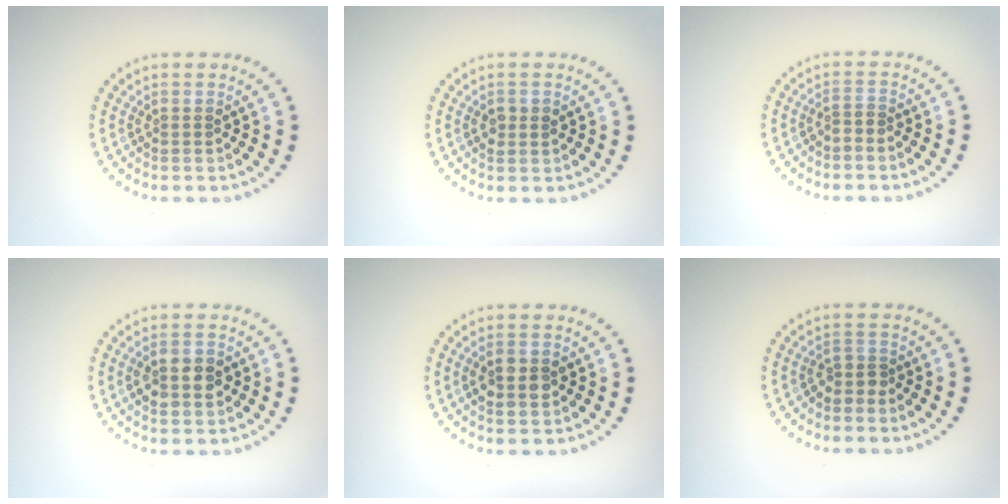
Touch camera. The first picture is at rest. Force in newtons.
{"total": 1.4, "press": 1.4, "slide": 0.3}
{"total": 0.7, "press": 0.3, "slide": 0.6}
{"total": 3.7, "press": 3.7, "slide": 0.1}
{"total": 2.7, "press": 2.6, "slide": 0.3}
{"total": 1.5, "press": 1.2, "slide": 0.9}